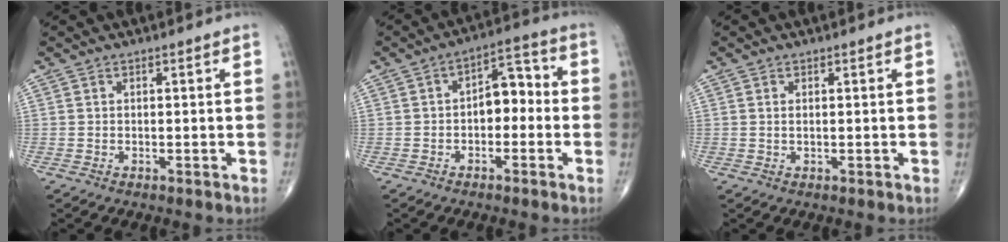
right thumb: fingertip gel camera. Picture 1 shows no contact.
{"total": 7.3, "force": [-0.8, 4.4, 5.8], "torque": [-0.057, 0.032, -0.026]}
{"total": 0.7, "force": [0.2, 0.2, 0.6], "torque": [-0.014, -0.001, 0.004]}